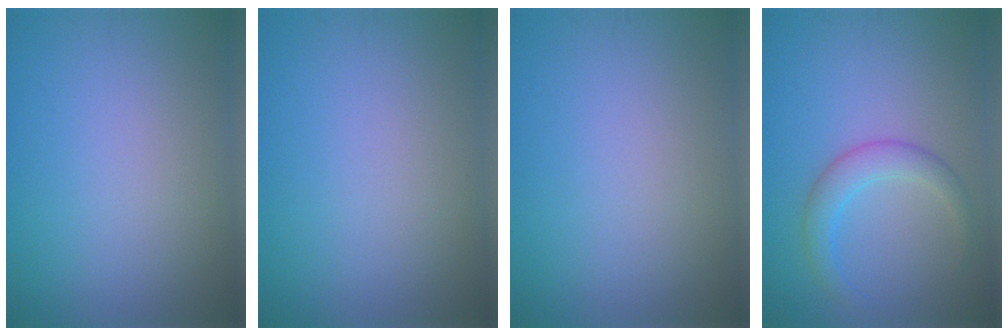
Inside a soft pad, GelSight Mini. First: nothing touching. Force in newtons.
{"total": 0.0}
{"total": 0.0}
{"total": 3.0, "press": 3.0, "slide": 0.1}